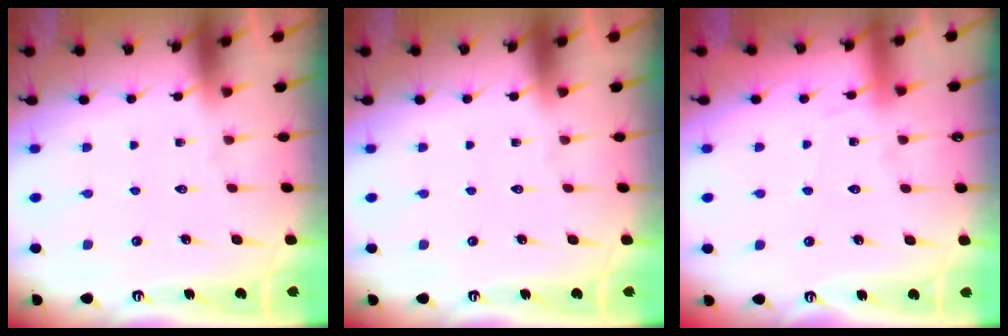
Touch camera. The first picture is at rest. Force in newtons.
{"total": 0.0}
{"total": 4.8, "press": 4.7, "slide": 0.7}